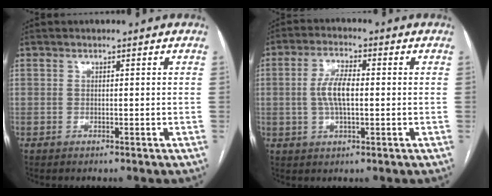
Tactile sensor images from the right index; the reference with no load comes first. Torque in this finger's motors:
{"motor_torque": [1.19, 0.10, 0.52, 0.12]}